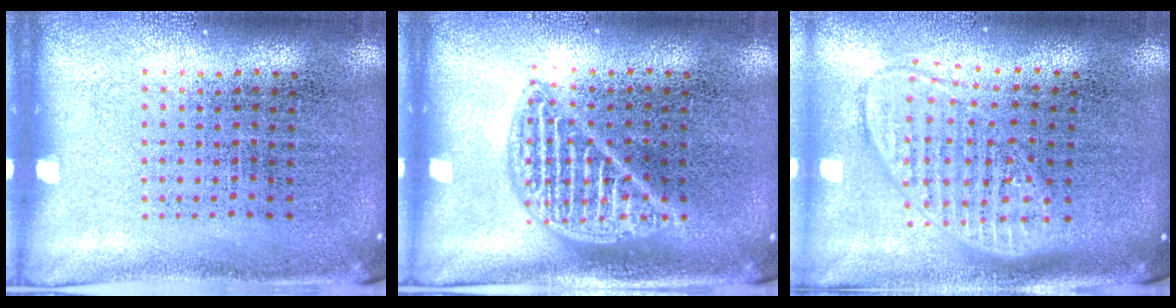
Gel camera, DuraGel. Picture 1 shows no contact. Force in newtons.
{"total": 2.1, "press": 2.1, "slide": 0.2}
{"total": 1.8, "press": 1.5, "slide": 1.0}